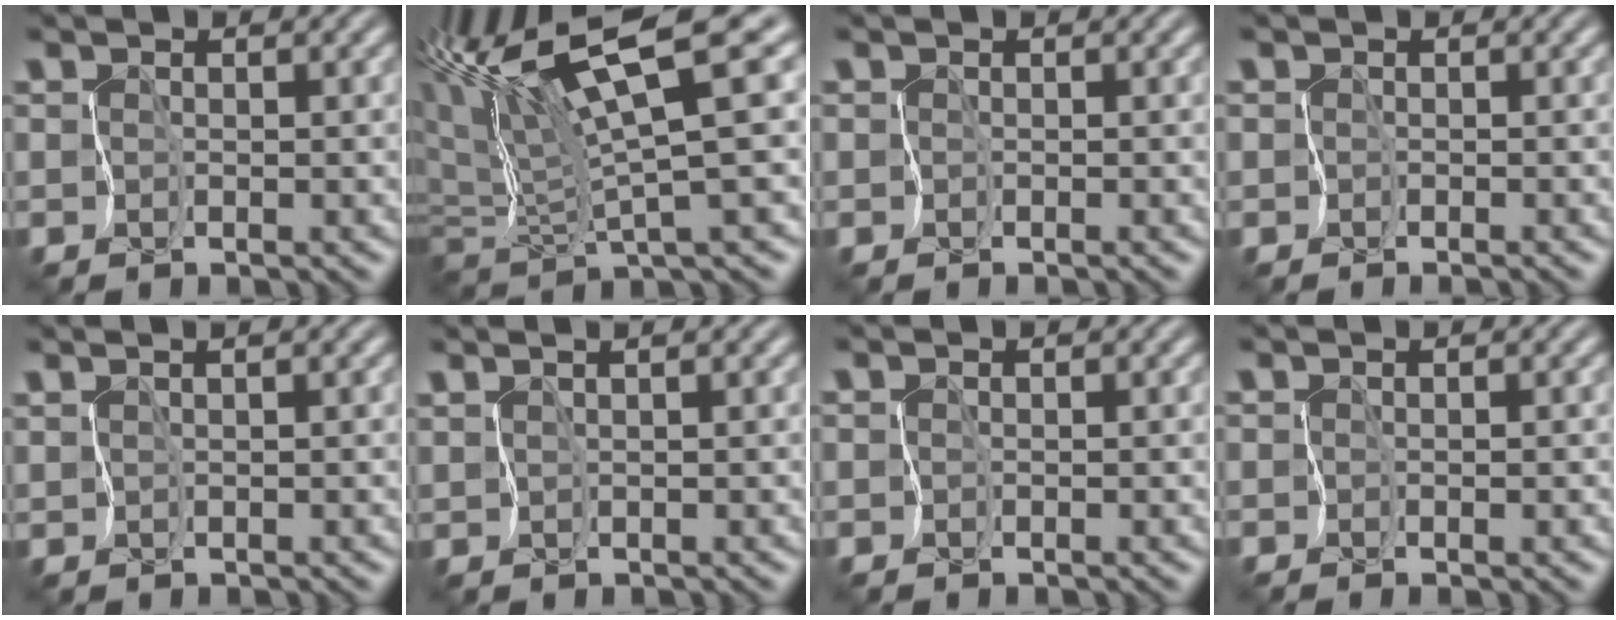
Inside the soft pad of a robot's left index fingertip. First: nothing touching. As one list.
[{"total": 11.2, "force": [6.0, 1.2, 9.4], "torque": [-0.170, 0.022, 0.106]}, {"total": 0.0}, {"total": 0.6, "force": [-0.2, 0.4, -0.4], "torque": [0.015, -0.005, -0.008]}, {"total": 2.0, "force": [1.7, 0.0, 1.0], "torque": [-0.025, 0.008, 0.028]}, {"total": 2.6, "force": [2.1, 0.1, 1.5], "torque": [-0.034, 0.011, 0.031]}, {"total": 0.0}, {"total": 0.0}]